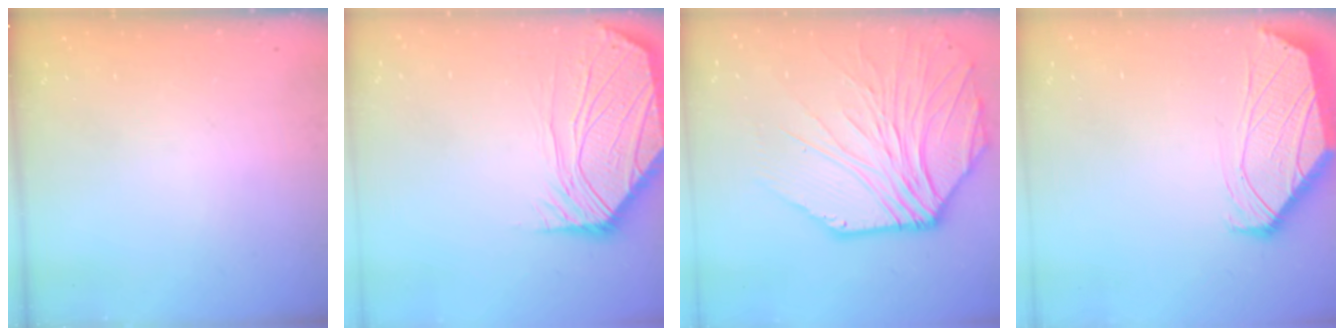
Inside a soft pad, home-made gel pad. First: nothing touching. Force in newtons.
{"total": 5.2, "press": 5.1, "slide": 0.9}
{"total": 9.3, "press": 9.2, "slide": 1.4}
{"total": 0.6, "press": 0.5, "slide": 0.2}